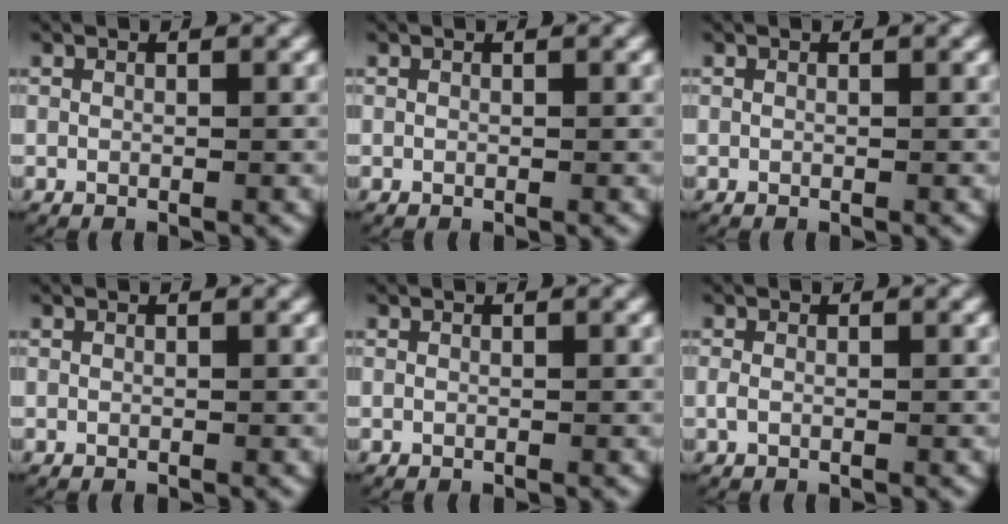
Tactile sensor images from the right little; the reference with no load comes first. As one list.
[{"total": 0.0}, {"total": 0.0}, {"total": 0.0}, {"total": 0.0}, {"total": 0.7, "force": [-0.2, 0.3, 0.6], "torque": [-0.015, -0.001, -0.005]}]